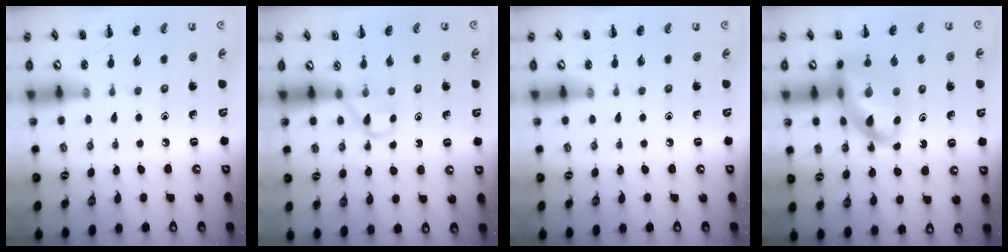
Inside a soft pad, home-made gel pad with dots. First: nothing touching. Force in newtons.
{"total": 2.6, "press": 2.4, "slide": 0.9}
{"total": 0.0}
{"total": 15.9, "press": 15.4, "slide": 3.9}